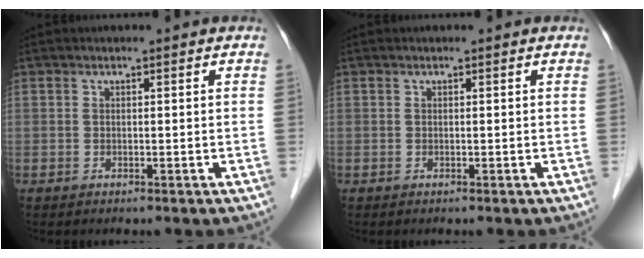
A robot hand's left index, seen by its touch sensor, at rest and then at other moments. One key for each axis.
{"total": 0.0}